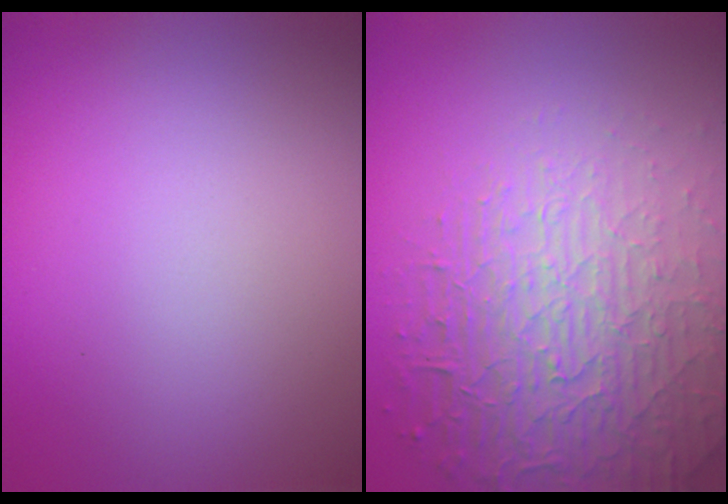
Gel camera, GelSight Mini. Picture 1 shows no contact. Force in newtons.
{"total": 7.4, "press": 5.4, "slide": 5.0}